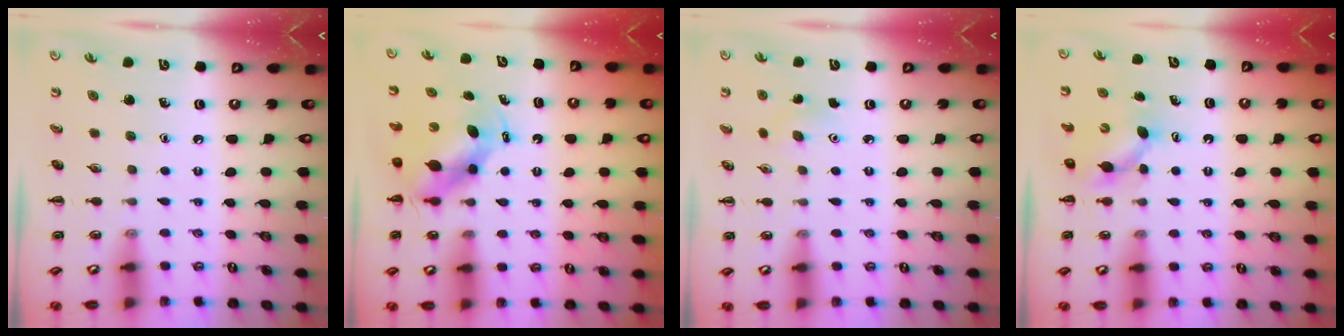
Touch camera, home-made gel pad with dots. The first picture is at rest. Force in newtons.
{"total": 5.5, "press": 5.3, "slide": 1.6}
{"total": 3.2, "press": 3.1, "slide": 0.7}
{"total": 4.3, "press": 4.2, "slide": 0.9}